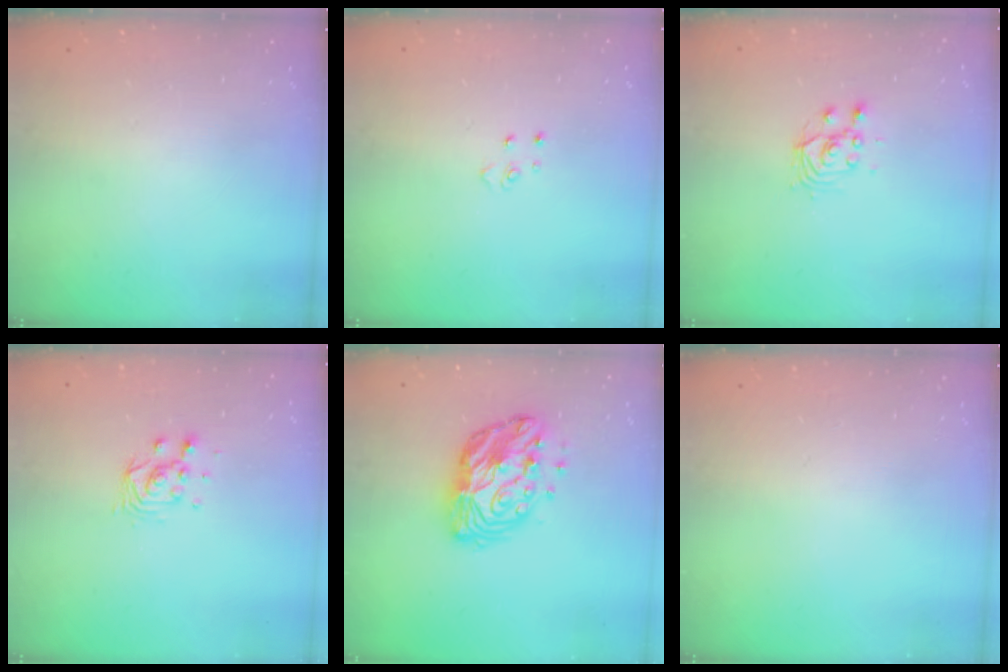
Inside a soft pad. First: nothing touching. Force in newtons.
{"total": 2.6, "press": 2.6, "slide": 0.3}
{"total": 3.4, "press": 3.4, "slide": 0.2}
{"total": 5.0, "press": 5.0, "slide": 0.1}
{"total": 12.7, "press": 12.7, "slide": 0.6}
{"total": 0.0}